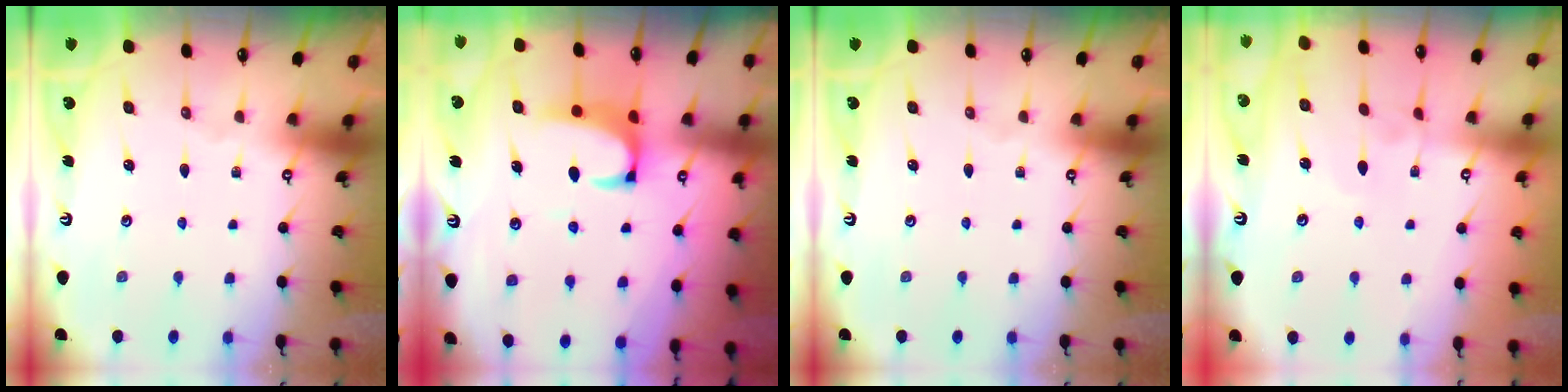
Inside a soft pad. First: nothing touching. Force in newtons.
{"total": 2.2, "press": 1.9, "slide": 1.0}
{"total": 0.0}
{"total": 4.9, "press": 4.9, "slide": 0.0}